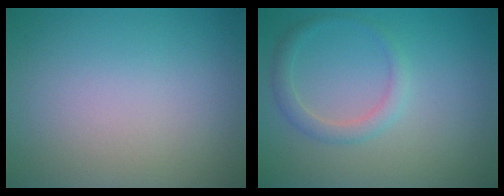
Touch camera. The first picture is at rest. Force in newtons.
{"total": 1.9, "press": 1.9, "slide": 0.1}